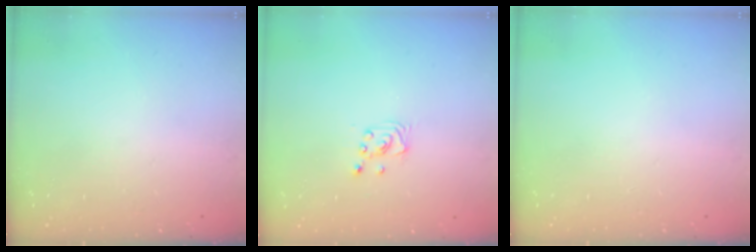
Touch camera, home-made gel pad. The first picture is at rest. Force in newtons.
{"total": 2.2, "press": 2.2, "slide": 0.2}
{"total": 0.0}